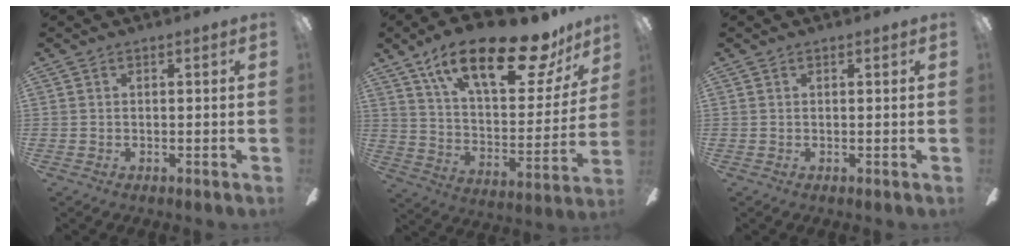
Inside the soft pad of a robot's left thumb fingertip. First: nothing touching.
{"total": 24.5, "force": [16.1, 8.7, 16.4], "torque": [-0.252, -0.093, 0.266]}
{"total": 0.5, "force": [0.4, 0.1, 0.4], "torque": [-0.001, -0.003, 0.005]}